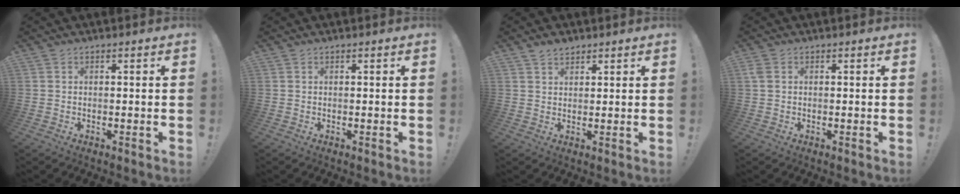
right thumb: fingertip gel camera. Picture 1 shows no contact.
{"total": 0.0}
{"total": 3.0, "force": [2.5, 1.5, 0.8], "torque": [-0.009, -0.015, 0.045]}
{"total": 2.2, "force": [0.7, 1.4, 1.5], "torque": [-0.033, 0.007, 0.014]}